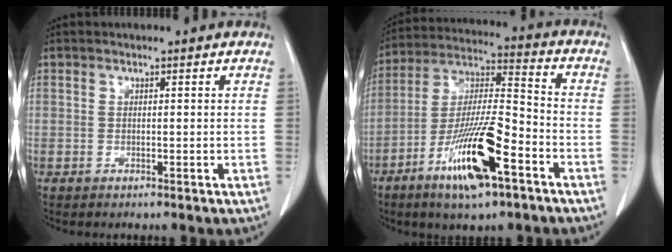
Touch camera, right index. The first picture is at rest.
{"total": 15.9, "force": [-8.1, 2.7, 13.5], "torque": [-0.259, -0.011, -0.140]}